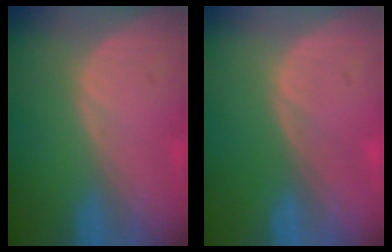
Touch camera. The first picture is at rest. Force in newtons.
{"total": 0.0}